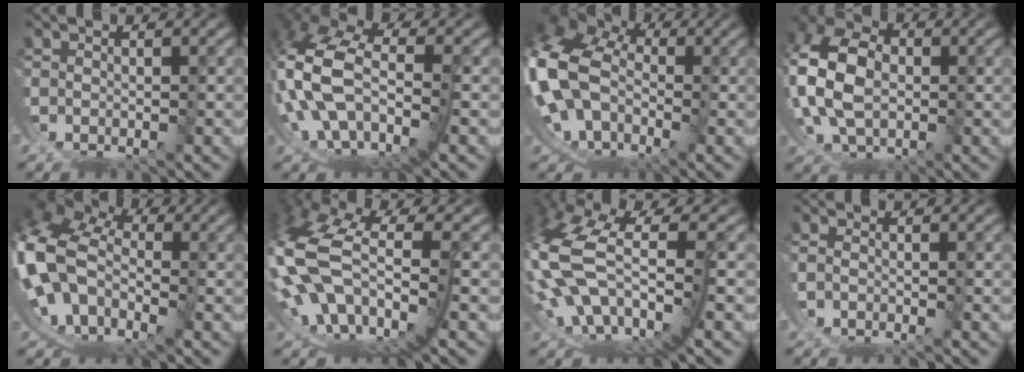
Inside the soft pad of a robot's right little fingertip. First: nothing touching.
{"total": 12.9, "force": [-1.8, 10.0, 8.0], "torque": [-0.231, -0.049, -0.015]}
{"total": 14.6, "force": [0.3, 12.5, 7.5], "torque": [-0.187, -0.023, -0.006]}
{"total": 7.7, "force": [0.6, 5.6, 5.4], "torque": [-0.139, -0.013, 0.022]}
{"total": 14.7, "force": [-1.2, 12.7, 7.4], "torque": [-0.201, -0.044, -0.025]}
{"total": 12.5, "force": [-1.7, 9.4, 8.1], "torque": [-0.226, -0.055, -0.011]}
{"total": 12.5, "force": [-1.2, 9.0, 8.5], "torque": [-0.226, -0.046, -0.006]}
{"total": 2.0, "force": [-1.7, 0.8, 0.8], "torque": [-0.018, -0.004, -0.026]}